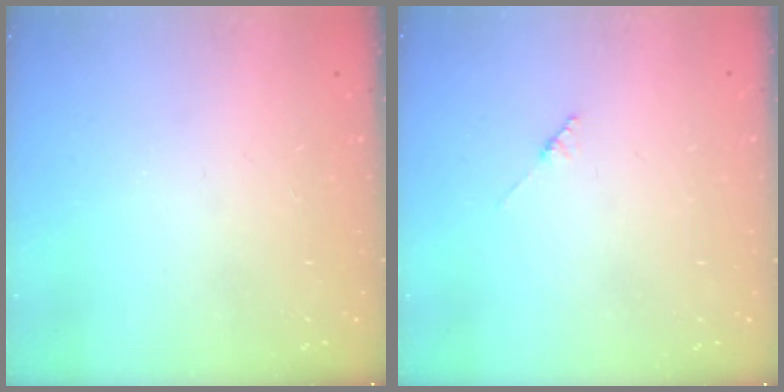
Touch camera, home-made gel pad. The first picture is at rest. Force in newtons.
{"total": 1.8, "press": 1.7, "slide": 0.3}